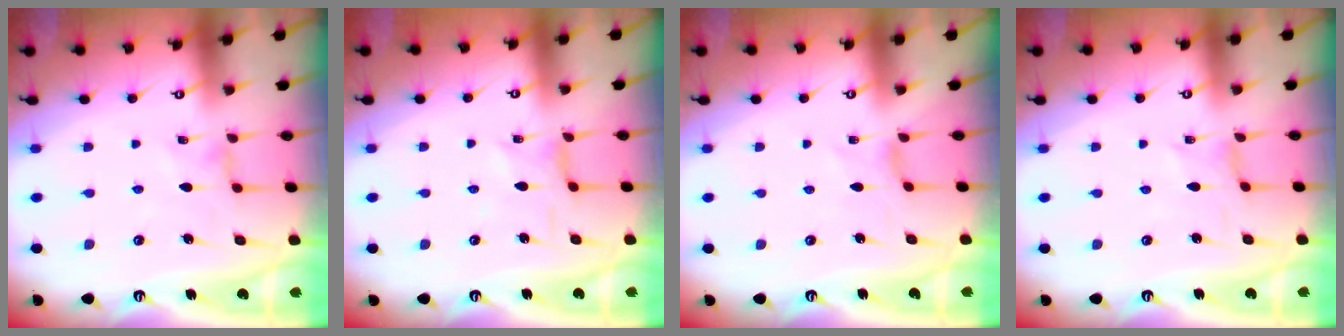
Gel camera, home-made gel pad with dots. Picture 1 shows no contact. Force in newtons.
{"total": 2.1, "press": 2.1, "slide": 0.5}
{"total": 0.8, "press": 0.8, "slide": 0.3}
{"total": 0.0}